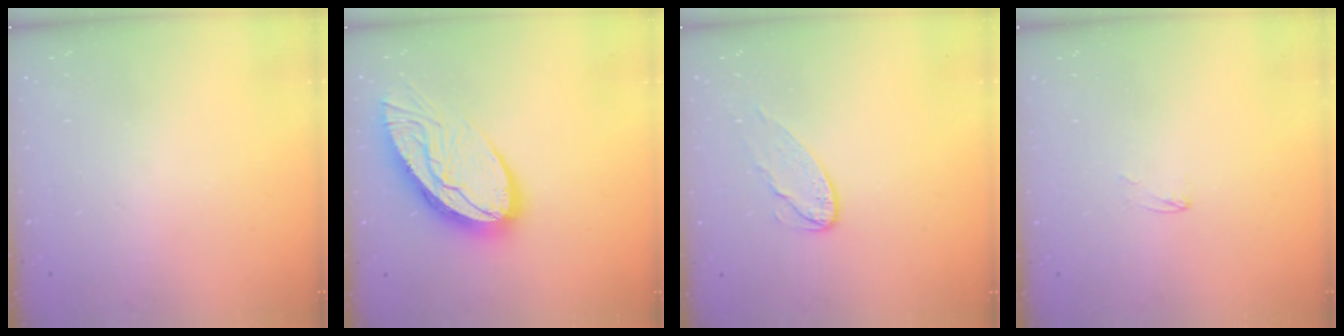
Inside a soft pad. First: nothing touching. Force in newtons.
{"total": 15.5, "press": 15.4, "slide": 1.3}
{"total": 6.8, "press": 6.8, "slide": 0.2}
{"total": 1.7, "press": 1.6, "slide": 0.1}